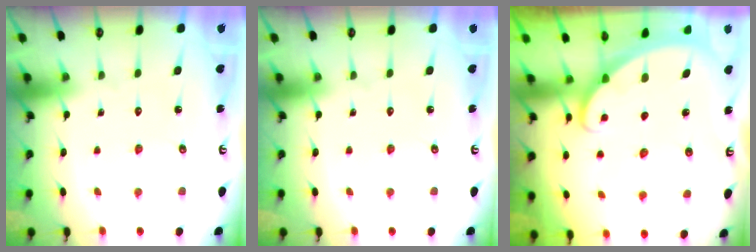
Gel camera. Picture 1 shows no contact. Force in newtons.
{"total": 0.0}
{"total": 1.8, "press": 1.8, "slide": 0.1}